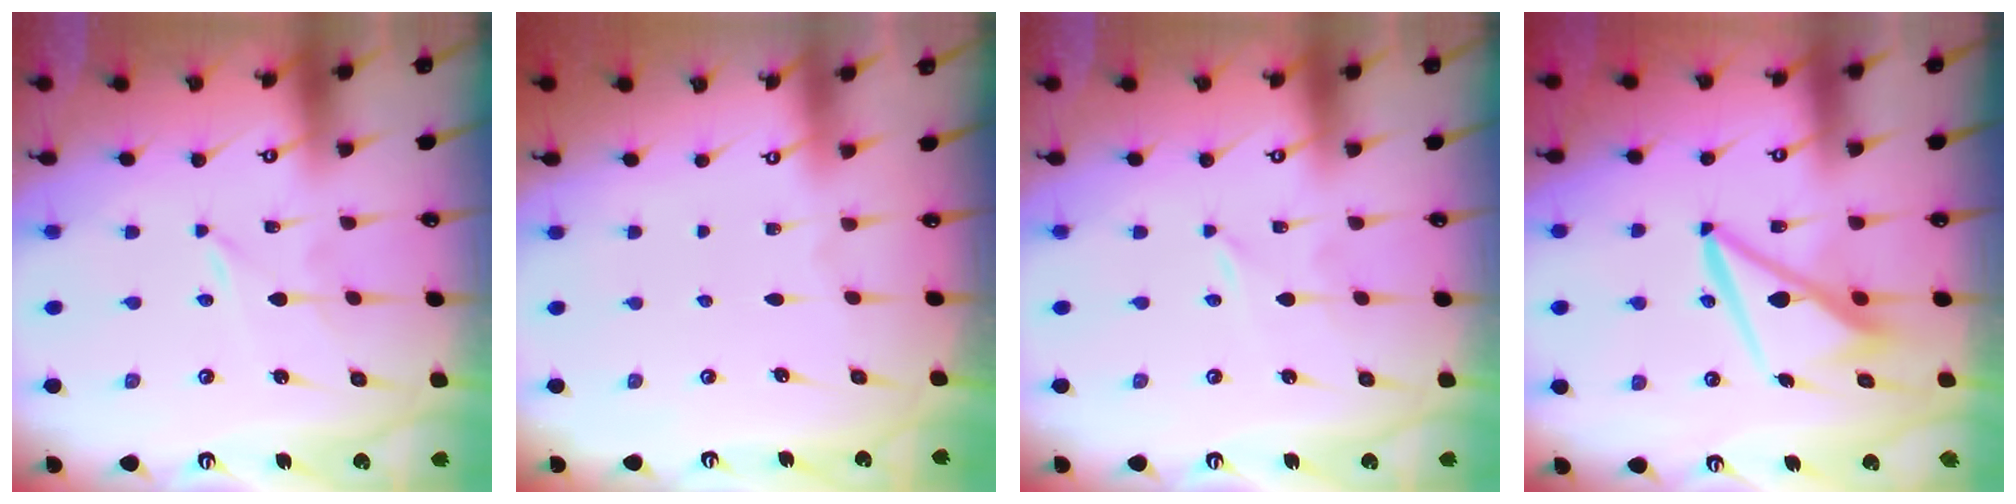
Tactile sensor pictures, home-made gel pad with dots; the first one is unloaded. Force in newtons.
{"total": 0.0}
{"total": 0.0}
{"total": 9.7, "press": 9.5, "slide": 1.6}